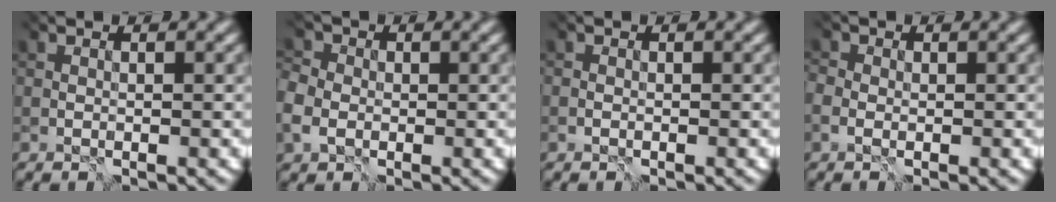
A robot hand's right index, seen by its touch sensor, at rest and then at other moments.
{"total": 4.2, "force": [-1.3, 3.5, 2.1], "torque": [-0.071, 0.013, 0.004]}
{"total": 1.5, "force": [-1.3, -0.5, -0.6], "torque": [0.008, -0.002, -0.016]}
{"total": 1.2, "force": [-0.7, 0.8, 0.5], "torque": [-0.021, 0.012, -0.006]}